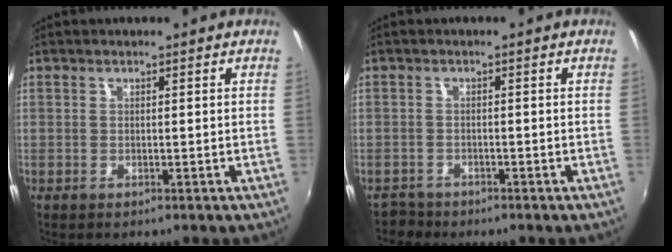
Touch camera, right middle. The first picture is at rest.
{"total": 2.5, "force": [-2.2, 1.2, -0.2], "torque": [-0.004, -0.002, -0.043]}